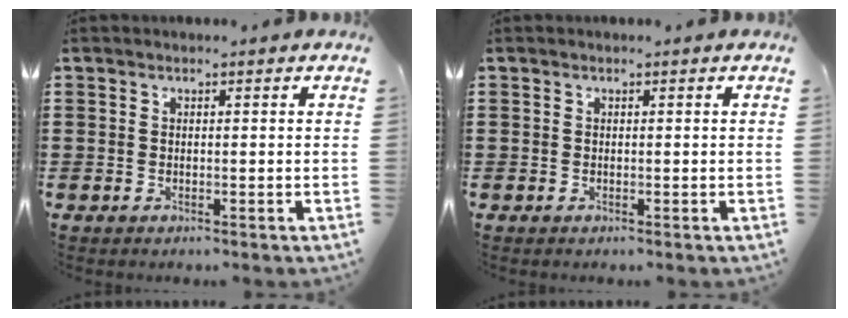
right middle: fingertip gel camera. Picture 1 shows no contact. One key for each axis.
{"total": 0.0}